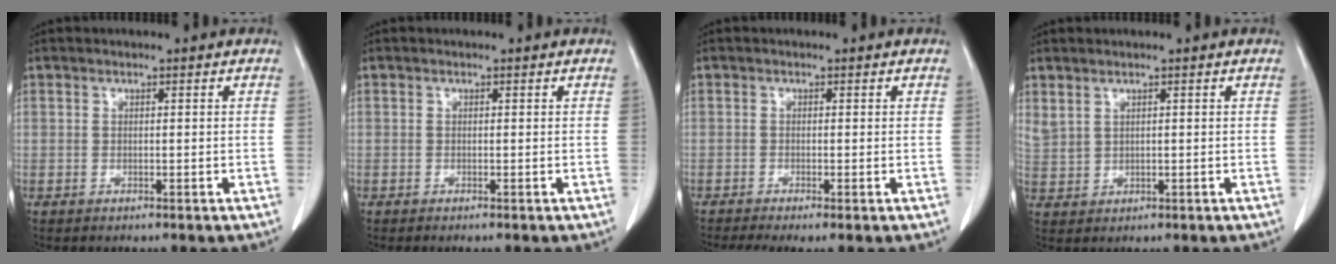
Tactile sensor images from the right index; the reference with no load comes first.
{"total": 0.0}
{"total": 3.6, "force": [-2.4, 0.6, 2.6], "torque": [-0.045, -0.010, -0.041]}
{"total": 3.2, "force": [2.0, 1.7, 1.7], "torque": [-0.044, 0.004, 0.055]}